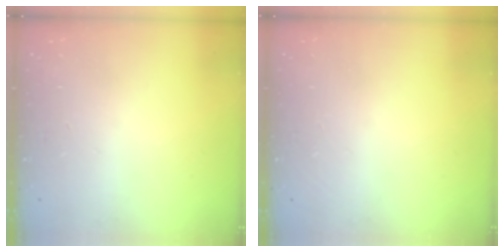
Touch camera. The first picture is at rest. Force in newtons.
{"total": 0.0}